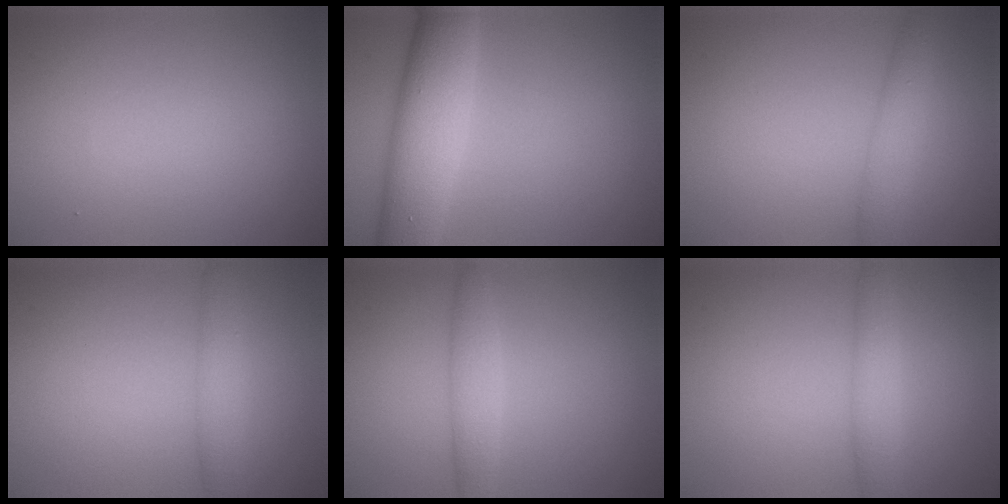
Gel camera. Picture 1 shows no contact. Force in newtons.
{"total": 7.3, "press": 7.3, "slide": 0.2}
{"total": 2.9, "press": 2.9, "slide": 0.1}
{"total": 2.6, "press": 2.6, "slide": 0.0}
{"total": 2.4, "press": 2.4, "slide": 0.1}
{"total": 2.5, "press": 2.5, "slide": 0.1}